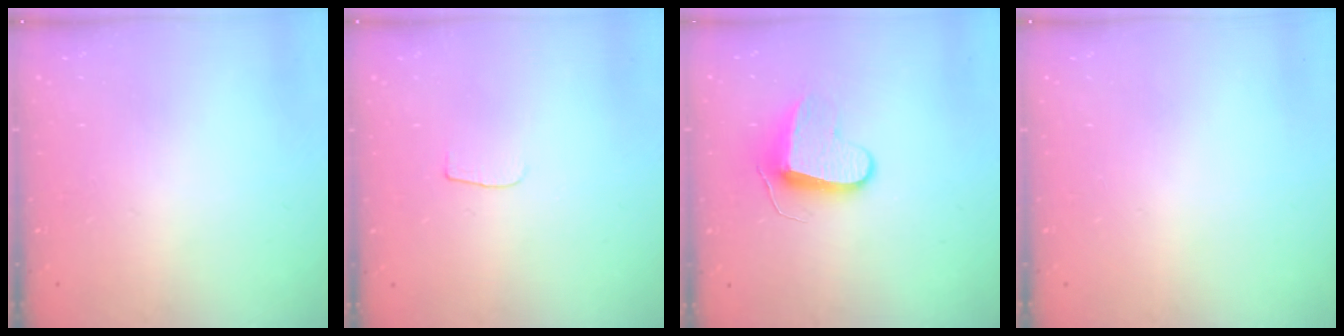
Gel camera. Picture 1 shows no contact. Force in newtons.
{"total": 3.0, "press": 3.0, "slide": 0.3}
{"total": 8.9, "press": 8.9, "slide": 0.1}
{"total": 0.0}